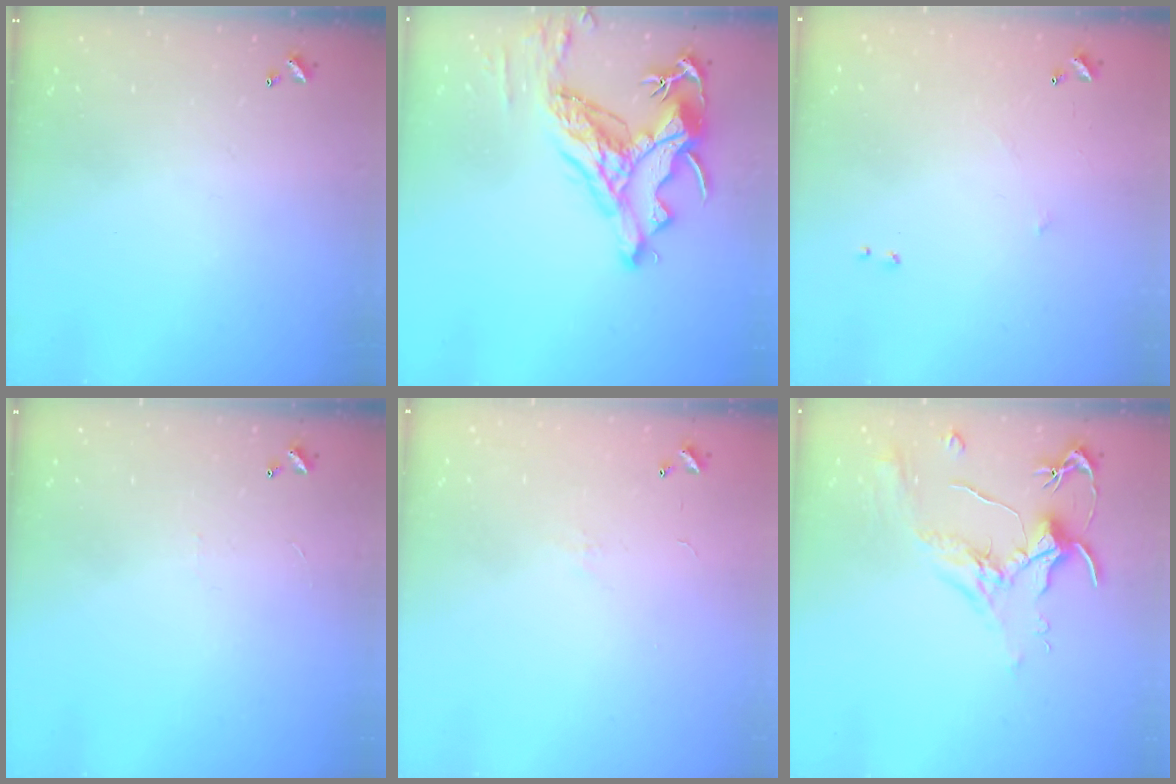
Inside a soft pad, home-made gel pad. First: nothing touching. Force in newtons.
{"total": 11.2, "press": 11.0, "slide": 2.4}
{"total": 6.0, "press": 5.9, "slide": 0.8}
{"total": 1.3, "press": 1.3, "slide": 0.4}
{"total": 5.6, "press": 5.6, "slide": 0.8}
{"total": 2.0, "press": 1.8, "slide": 0.8}